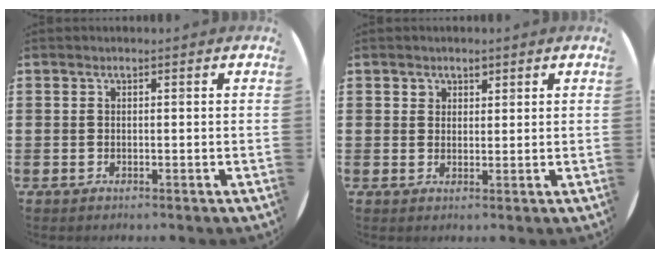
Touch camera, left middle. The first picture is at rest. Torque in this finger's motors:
{"motor_torque": [-0.29, -0.04, 0.00, 0.01]}